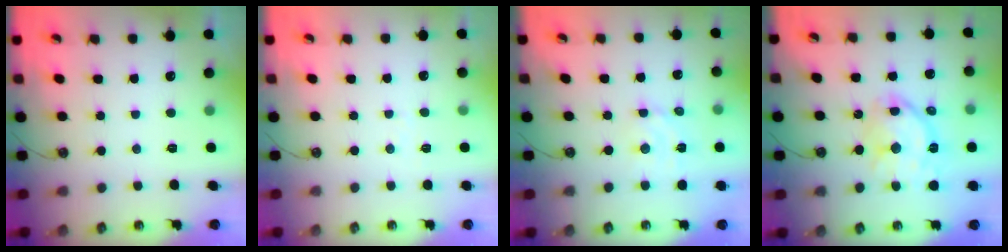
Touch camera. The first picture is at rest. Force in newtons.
{"total": 4.0, "press": 3.9, "slide": 0.5}
{"total": 3.5, "press": 3.5, "slide": 0.2}
{"total": 13.0, "press": 12.9, "slide": 1.2}